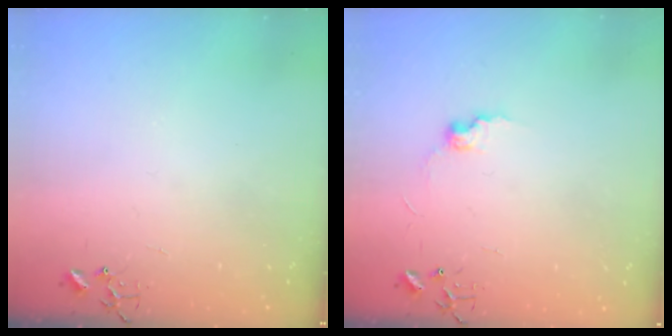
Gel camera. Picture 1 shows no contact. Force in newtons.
{"total": 7.9, "press": 7.9, "slide": 0.7}